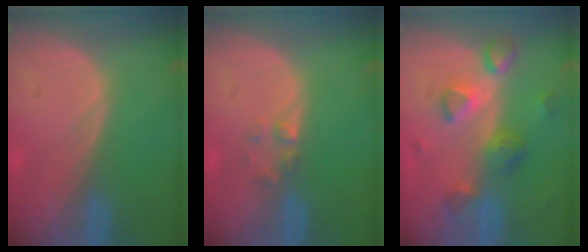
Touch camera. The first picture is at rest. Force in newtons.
{"total": 1.7, "press": 1.7, "slide": 0.2}
{"total": 7.8, "press": 6.9, "slide": 3.7}